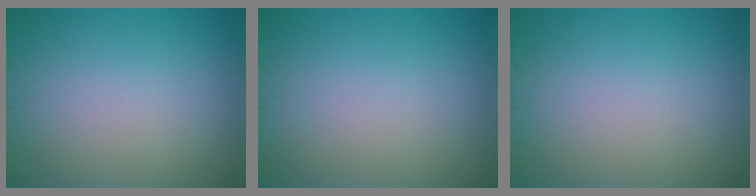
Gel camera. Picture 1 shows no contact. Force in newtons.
{"total": 0.0}
{"total": 0.0}